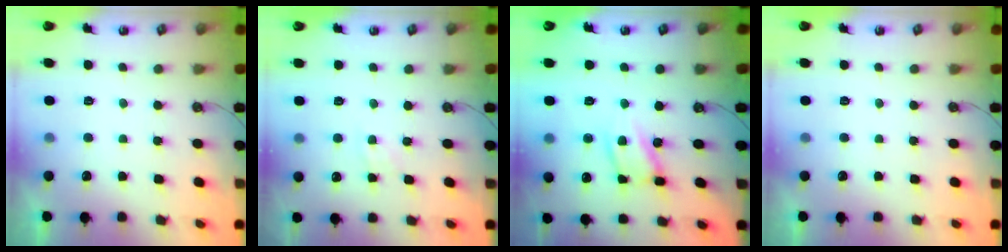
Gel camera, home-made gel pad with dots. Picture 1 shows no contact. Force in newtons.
{"total": 3.9, "press": 3.9, "slide": 0.5}
{"total": 13.4, "press": 13.4, "slide": 1.0}
{"total": 0.0}